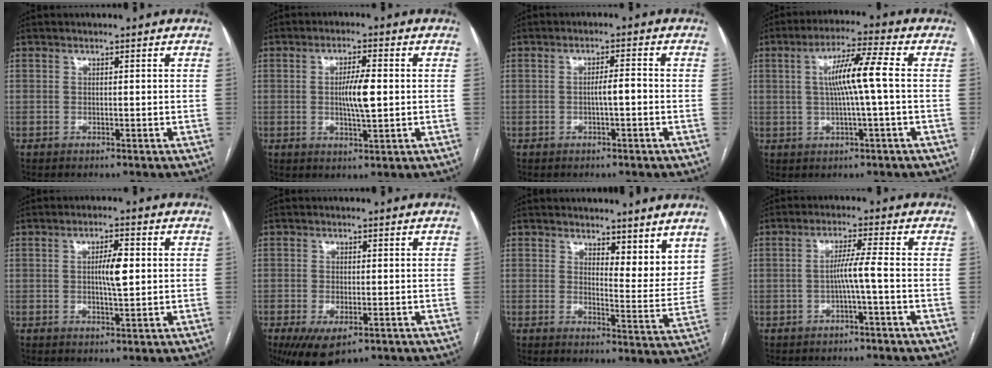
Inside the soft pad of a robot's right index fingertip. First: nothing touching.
{"total": 5.4, "force": [0.1, 0.8, 5.3], "torque": [-0.096, 0.001, 0.000]}
{"total": 2.5, "force": [-0.6, 0.2, 2.4], "torque": [-0.038, 0.003, -0.011]}
{"total": 8.3, "force": [0.6, -0.2, 8.2], "torque": [-0.148, 0.012, 0.007]}
{"total": 4.4, "force": [0.4, 0.8, 4.3], "torque": [-0.073, 0.004, 0.006]}
{"total": 6.5, "force": [-3.7, 2.8, 4.6], "torque": [-0.077, -0.013, -0.053]}
{"total": 7.5, "force": [6.0, 2.6, 3.5], "torque": [-0.034, -0.022, 0.080]}
{"total": 4.3, "force": [-1.0, -1.4, 3.9], "torque": [-0.071, 0.008, -0.014]}